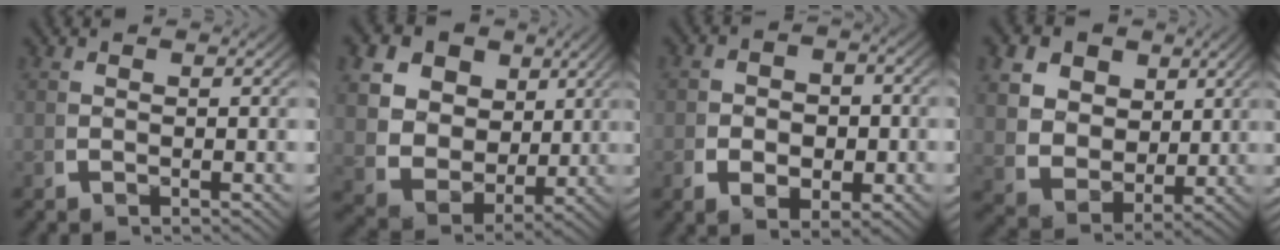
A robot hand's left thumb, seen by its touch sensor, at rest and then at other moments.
{"total": 13.1, "force": [1.1, 10.8, 7.3], "torque": [-0.176, -0.044, 0.013]}
{"total": 3.8, "force": [-0.8, 2.7, 2.5], "torque": [-0.028, -0.012, -0.014]}
{"total": 10.1, "force": [1.0, 8.2, 5.7], "torque": [-0.139, -0.044, 0.020]}